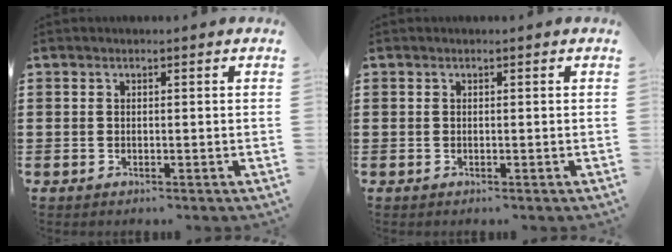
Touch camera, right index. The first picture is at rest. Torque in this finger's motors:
{"motor_torque": [0.00, 0.00, 0.02, -0.01]}